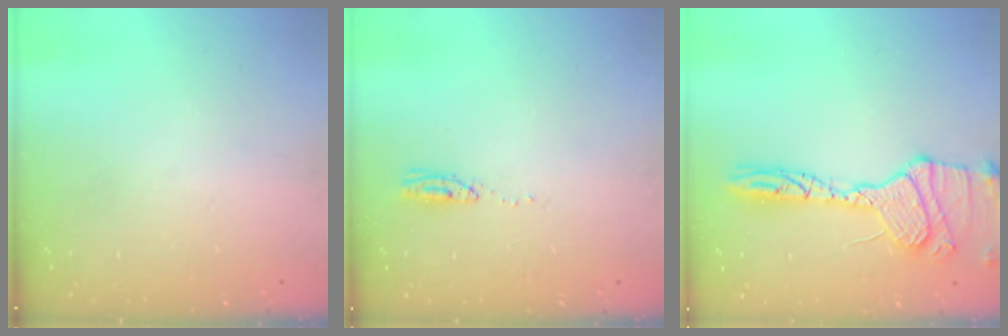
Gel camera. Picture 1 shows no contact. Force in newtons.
{"total": 4.1, "press": 4.0, "slide": 1.0}
{"total": 18.5, "press": 18.3, "slide": 2.8}